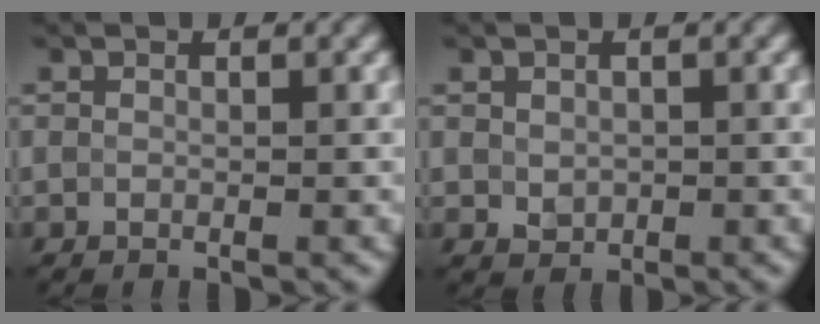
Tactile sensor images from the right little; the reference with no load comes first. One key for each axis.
{"total": 1.6, "fx": -0.3, "fy": 1.5, "fz": 0.4, "tx": -0.011, "ty": 0.000, "tz": 0.001}